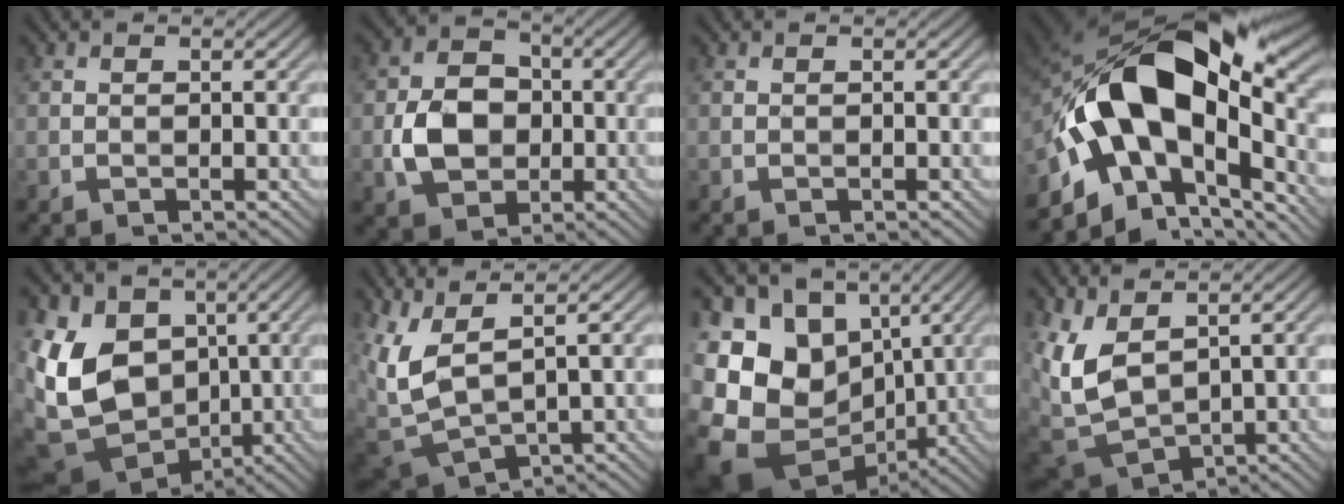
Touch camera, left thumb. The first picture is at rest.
{"total": 7.2, "force": [-1.2, 5.6, 4.3], "torque": [-0.087, -0.002, -0.028]}
{"total": 0.0}
{"total": 18.0, "force": [-2.4, 10.6, 14.3], "torque": [-0.247, 0.013, -0.048]}
{"total": 14.0, "force": [-0.5, 10.9, 8.8], "torque": [-0.225, -0.014, 0.012]}
{"total": 8.3, "force": [3.3, 3.3, 6.9], "torque": [-0.189, -0.008, 0.075]}
{"total": 19.3, "force": [-2.5, 15.2, 11.6], "torque": [-0.251, -0.024, -0.028]}
{"total": 8.7, "force": [2.7, 5.0, 6.7], "torque": [-0.190, -0.012, 0.055]}